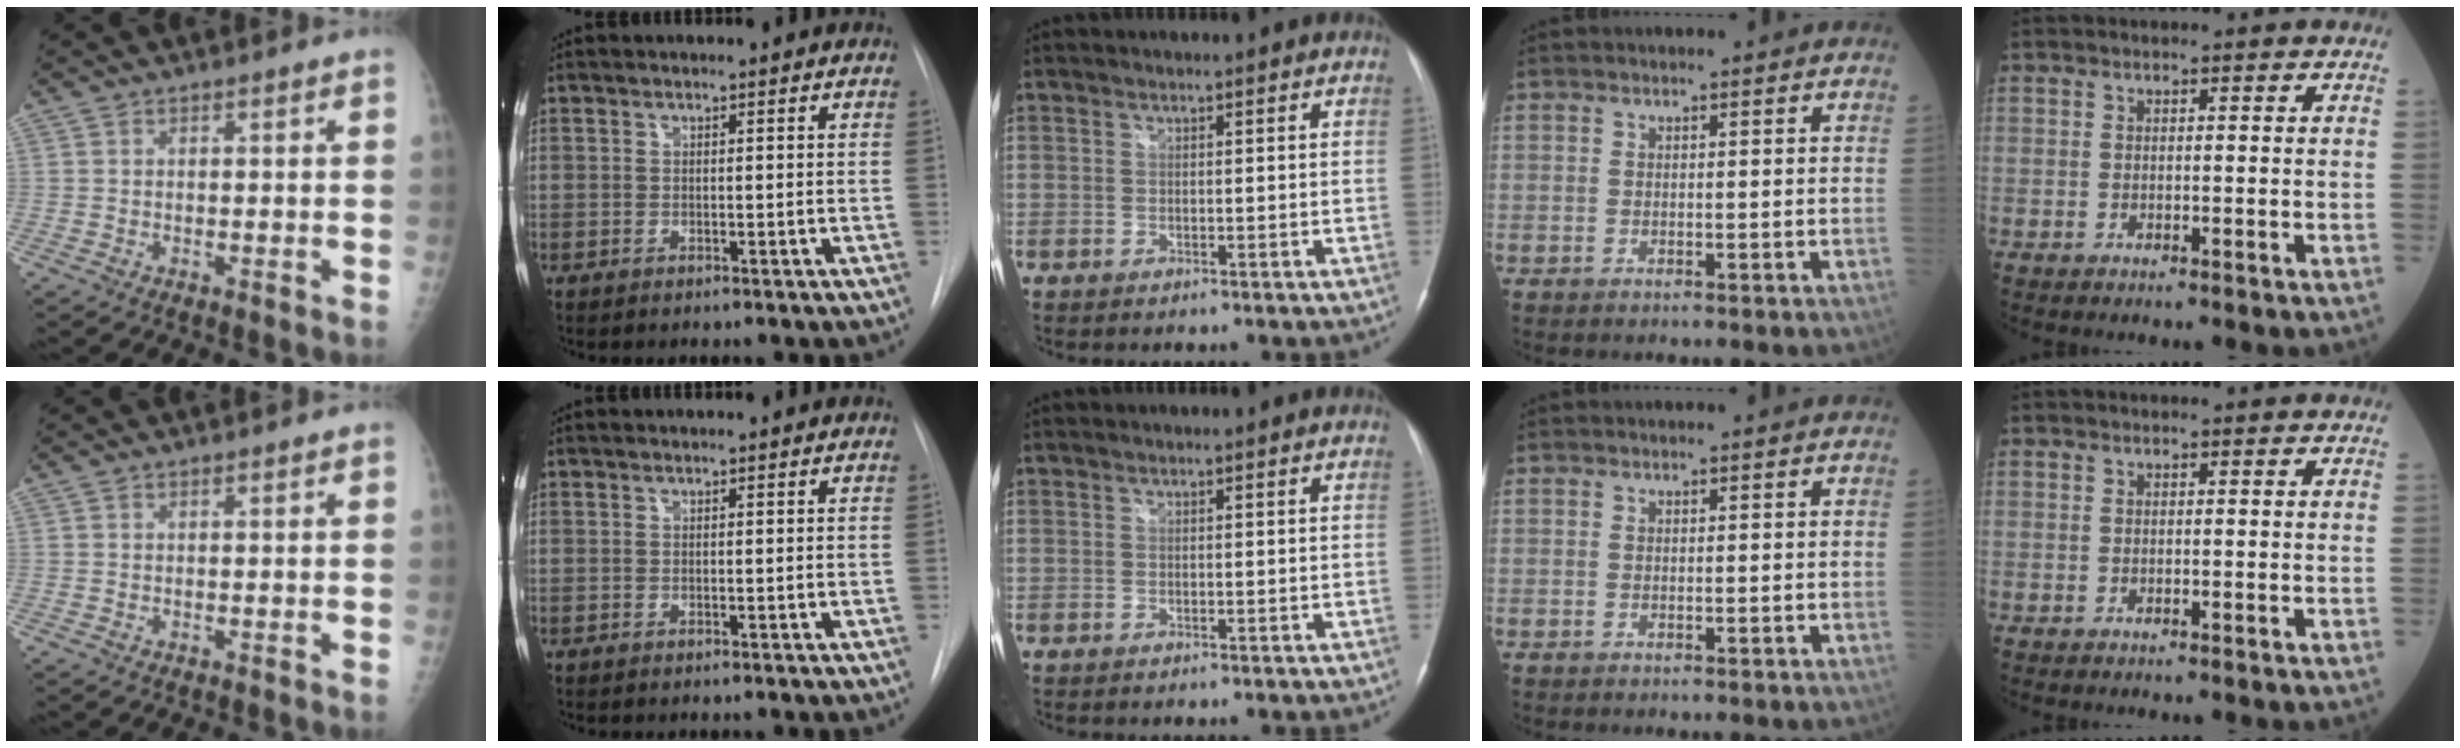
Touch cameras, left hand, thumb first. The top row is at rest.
{}